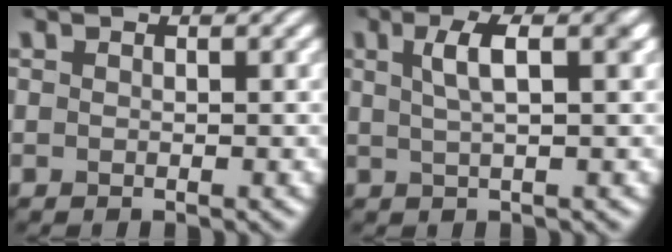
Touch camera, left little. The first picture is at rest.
{"total": 4.1, "force": [1.2, 1.2, 3.7], "torque": [-0.054, 0.009, 0.017]}